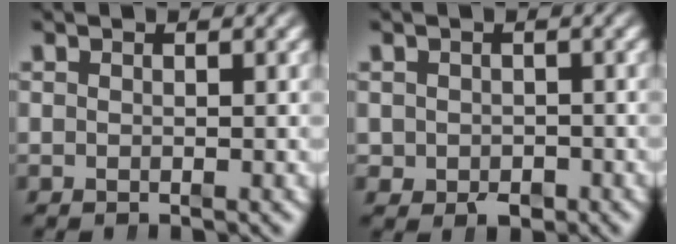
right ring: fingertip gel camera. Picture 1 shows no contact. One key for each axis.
{"total": 2.1, "fx": -1.0, "fy": 1.6, "fz": 0.9, "tx": -0.015, "ty": -0.018, "tz": -0.005}